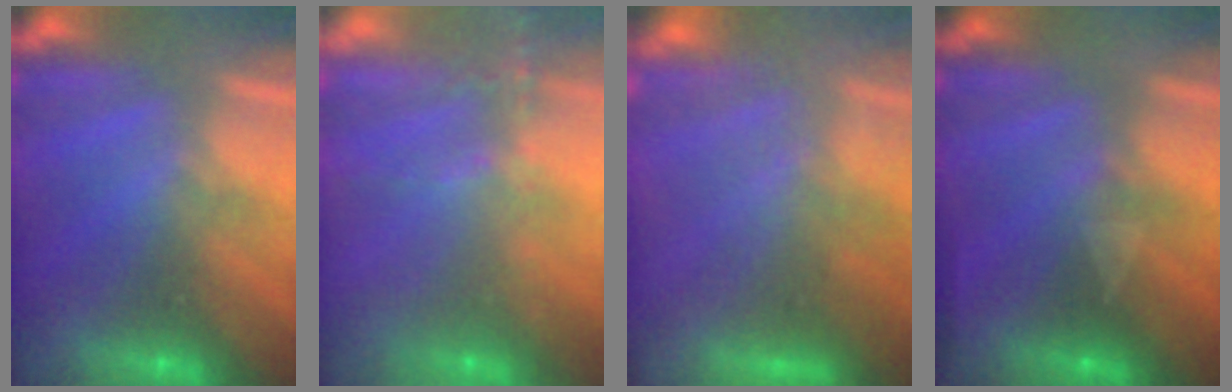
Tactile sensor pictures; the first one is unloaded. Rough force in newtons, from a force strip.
{"total": 10.8}
{"total": 7.0}
{"total": 3.0}